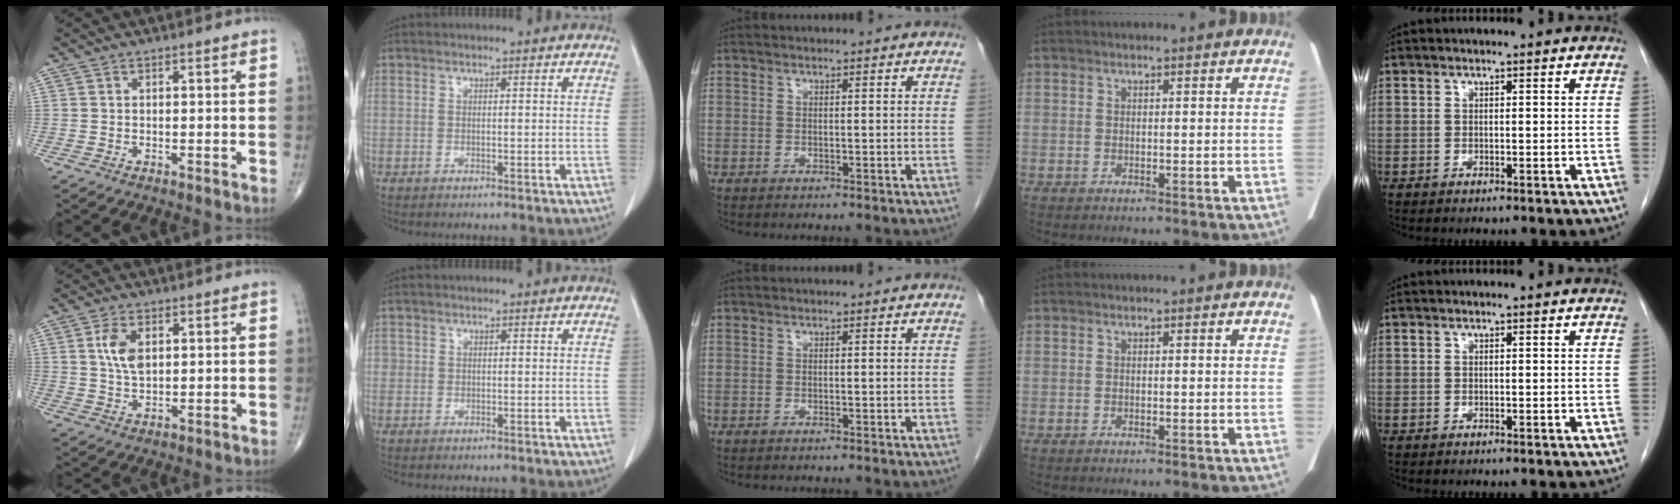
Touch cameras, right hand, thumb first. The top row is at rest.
{"thumb": {"total": 5.9, "force": [1.7, 3.3, 4.6], "torque": [-0.089, -0.007, 0.033]}, "index": {"total": 0.5, "force": [0.0, 0.5, 0.1], "torque": [0.005, 0.003, -0.002]}}